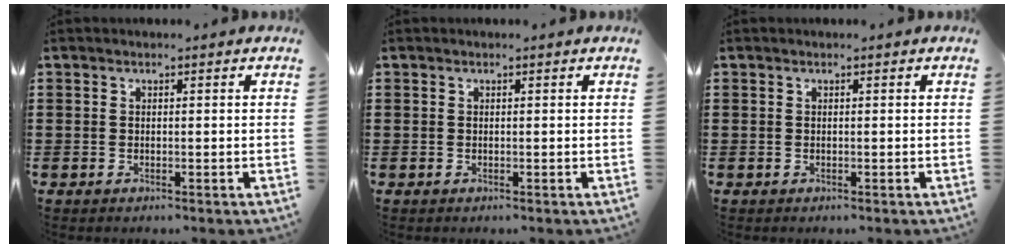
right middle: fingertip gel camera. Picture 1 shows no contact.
{"total": 0.0}
{"total": 0.0}